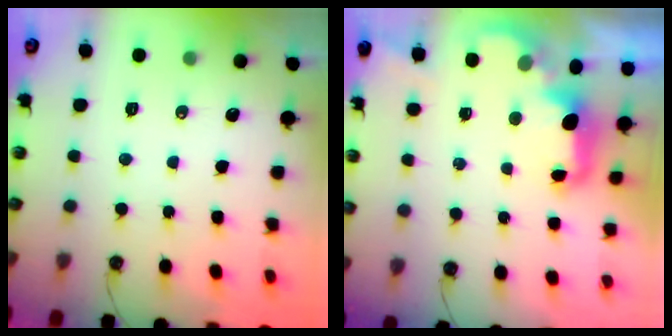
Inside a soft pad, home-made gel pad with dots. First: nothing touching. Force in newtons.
{"total": 2.9, "press": 2.8, "slide": 0.9}